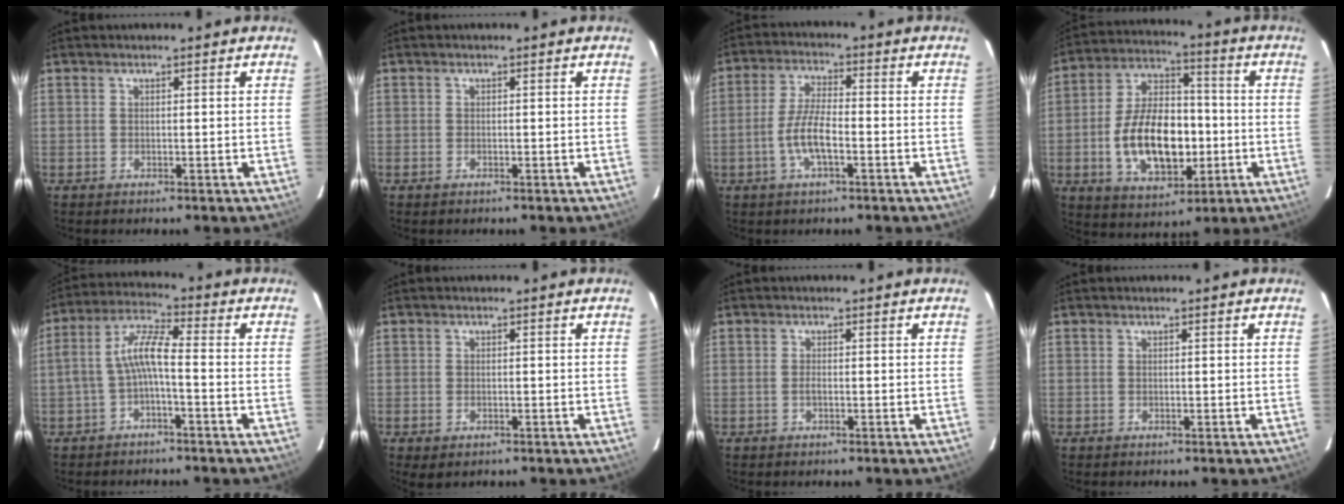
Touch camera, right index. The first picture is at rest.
{"total": 0.9, "force": [-0.6, 0.6, 0.4], "torque": [-0.008, -0.002, -0.012]}
{"total": 7.0, "force": [-2.6, 2.0, 6.2], "torque": [-0.129, 0.003, -0.051]}
{"total": 16.9, "force": [-3.4, 9.7, 13.4], "torque": [-0.267, 0.014, -0.044]}
{"total": 6.5, "force": [-2.2, 1.4, 5.9], "torque": [-0.142, 0.020, -0.041]}
{"total": 2.5, "force": [-1.2, 1.6, 1.6], "torque": [-0.030, -0.008, -0.018]}
{"total": 0.8, "force": [-0.3, 0.3, 0.7], "torque": [-0.015, 0.000, -0.007]}
{"total": 0.0}